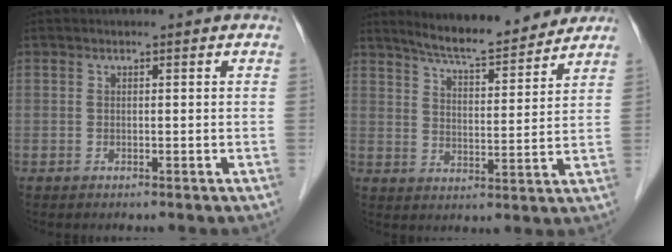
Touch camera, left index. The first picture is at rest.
{"total": 10.7, "force": [10.0, 1.0, 3.7], "torque": [-0.062, 0.003, 0.151]}